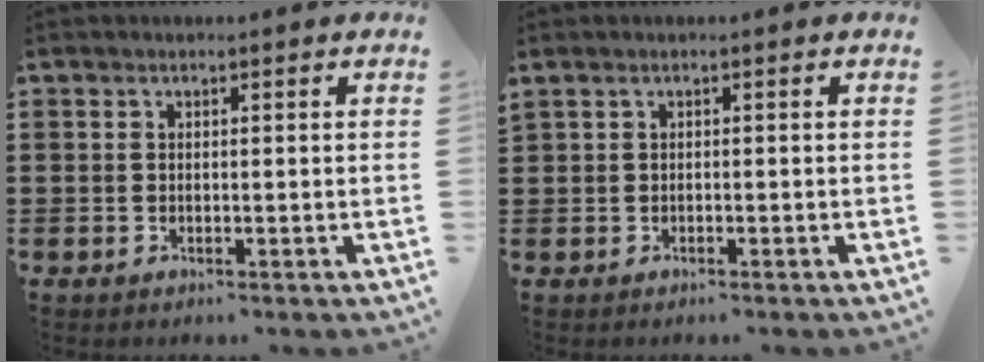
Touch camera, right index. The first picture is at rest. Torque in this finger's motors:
{"motor_torque": [0.00, 0.05, 0.09, 0.07]}